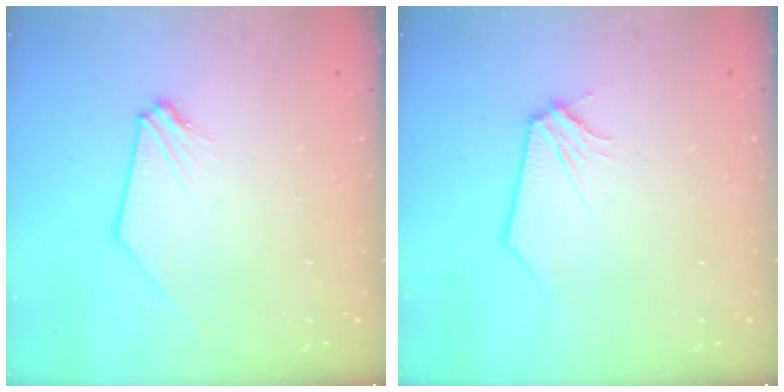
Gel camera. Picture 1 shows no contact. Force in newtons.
{"total": 0.0}